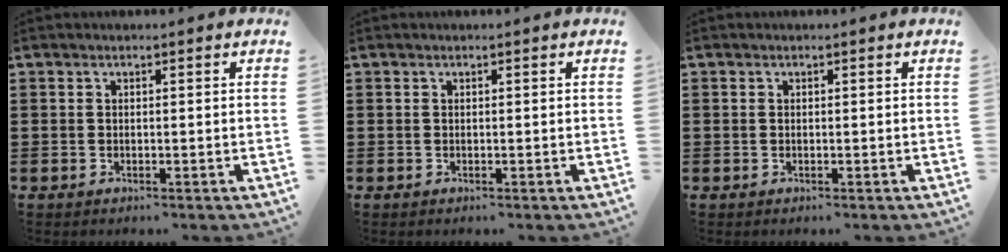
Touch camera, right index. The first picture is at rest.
{"total": 0.0}
{"total": 0.0}